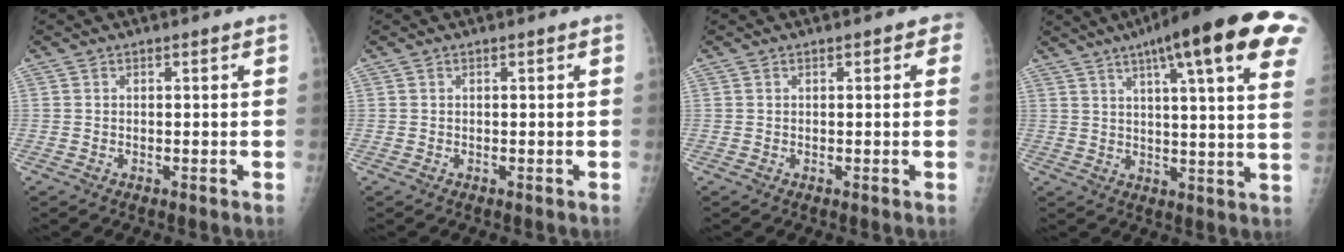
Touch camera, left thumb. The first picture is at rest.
{"total": 0.0}
{"total": 1.5, "force": [0.6, 0.9, 1.0], "torque": [0.004, 0.003, 0.003]}
{"total": 23.7, "force": [13.0, 3.8, 19.5], "torque": [-0.265, -0.009, 0.162]}